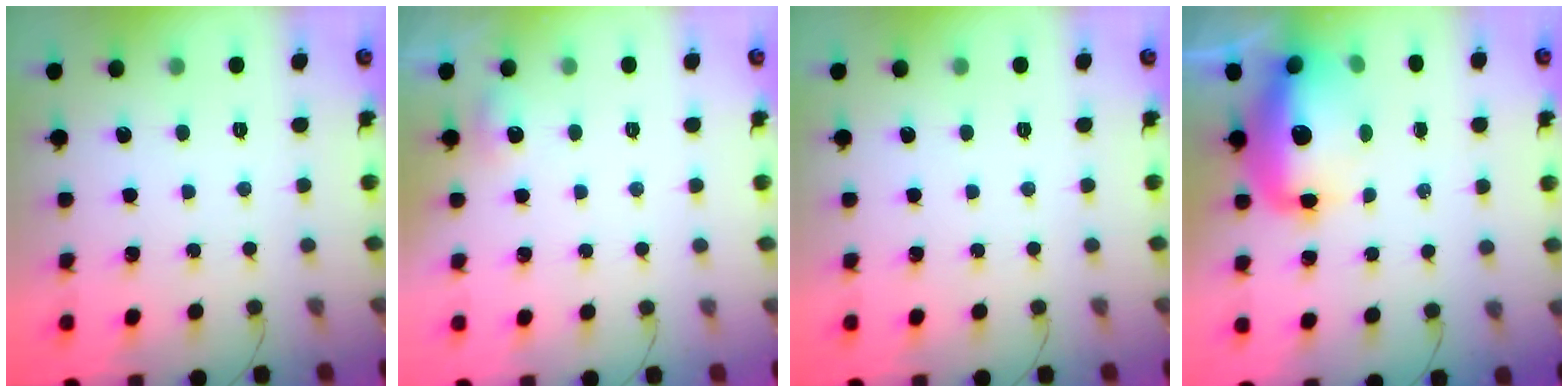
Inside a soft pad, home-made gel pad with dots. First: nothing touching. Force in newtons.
{"total": 4.5, "press": 4.3, "slide": 1.4}
{"total": 0.0}
{"total": 15.9, "press": 15.4, "slide": 3.8}